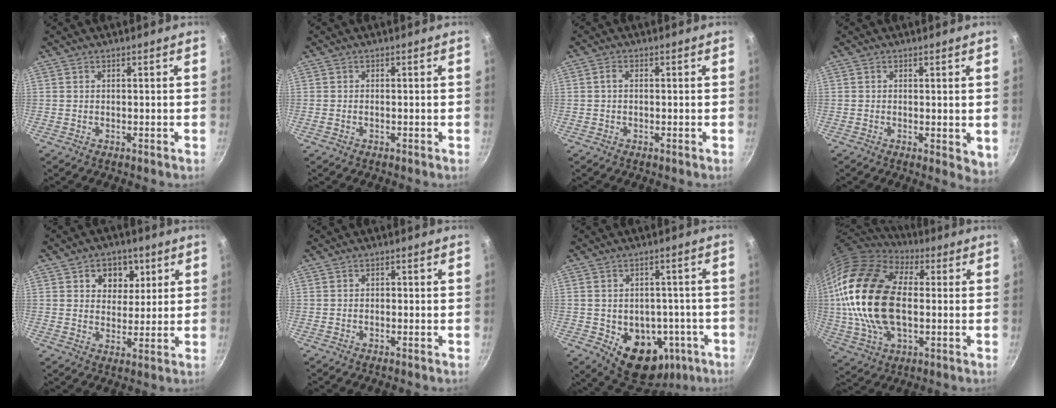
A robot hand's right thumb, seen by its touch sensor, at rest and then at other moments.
{"total": 0.7, "force": [-0.2, 0.5, 0.5], "torque": [-0.016, 0.007, 0.001]}
{"total": 1.3, "force": [0.1, 0.8, 1.0], "torque": [-0.017, 0.005, -0.001]}
{"total": 3.8, "force": [-0.2, 1.6, 3.5], "torque": [-0.041, -0.011, -0.003]}
{"total": 7.8, "force": [3.2, 5.8, 4.0], "torque": [-0.014, -0.008, 0.045]}
{"total": 0.8, "force": [-0.2, 0.7, 0.4], "torque": [0.001, 0.005, -0.007]}
{"total": 15.4, "force": [-6.1, 10.5, 9.5], "torque": [-0.111, 0.023, -0.069]}
{"total": 25.2, "force": [0.7, 14.2, 20.9], "torque": [-0.435, 0.006, 0.008]}